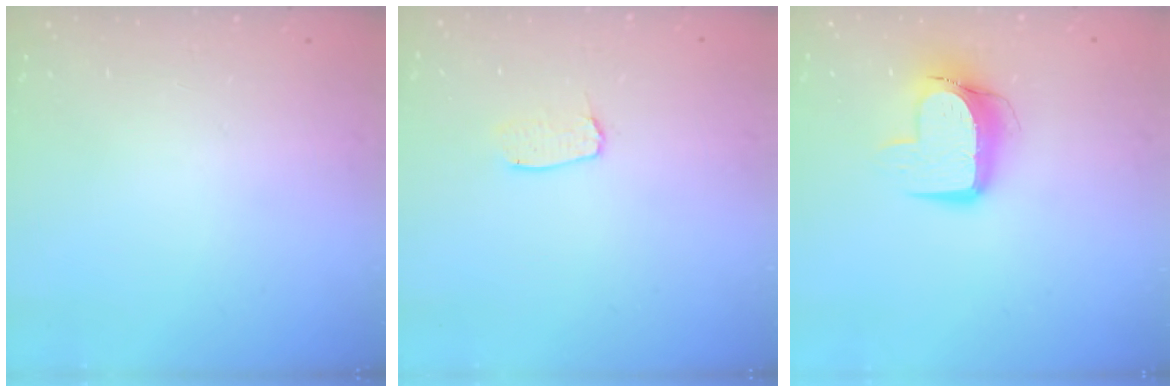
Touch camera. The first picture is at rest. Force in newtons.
{"total": 3.7, "press": 3.7, "slide": 0.3}
{"total": 10.7, "press": 10.7, "slide": 1.0}